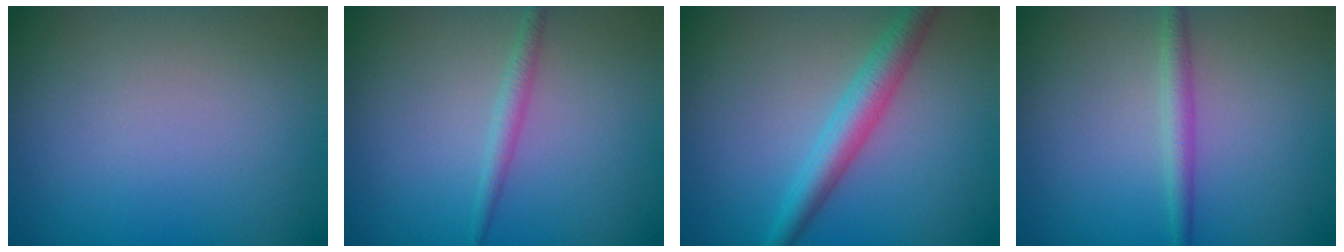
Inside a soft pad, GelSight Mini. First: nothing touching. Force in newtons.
{"total": 1.4, "press": 1.4, "slide": 0.1}
{"total": 3.7, "press": 3.7, "slide": 0.1}
{"total": 1.8, "press": 1.8, "slide": 0.0}